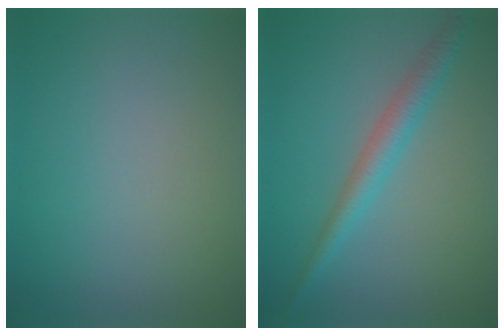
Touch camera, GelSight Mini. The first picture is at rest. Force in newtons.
{"total": 2.9, "press": 2.9, "slide": 0.0}